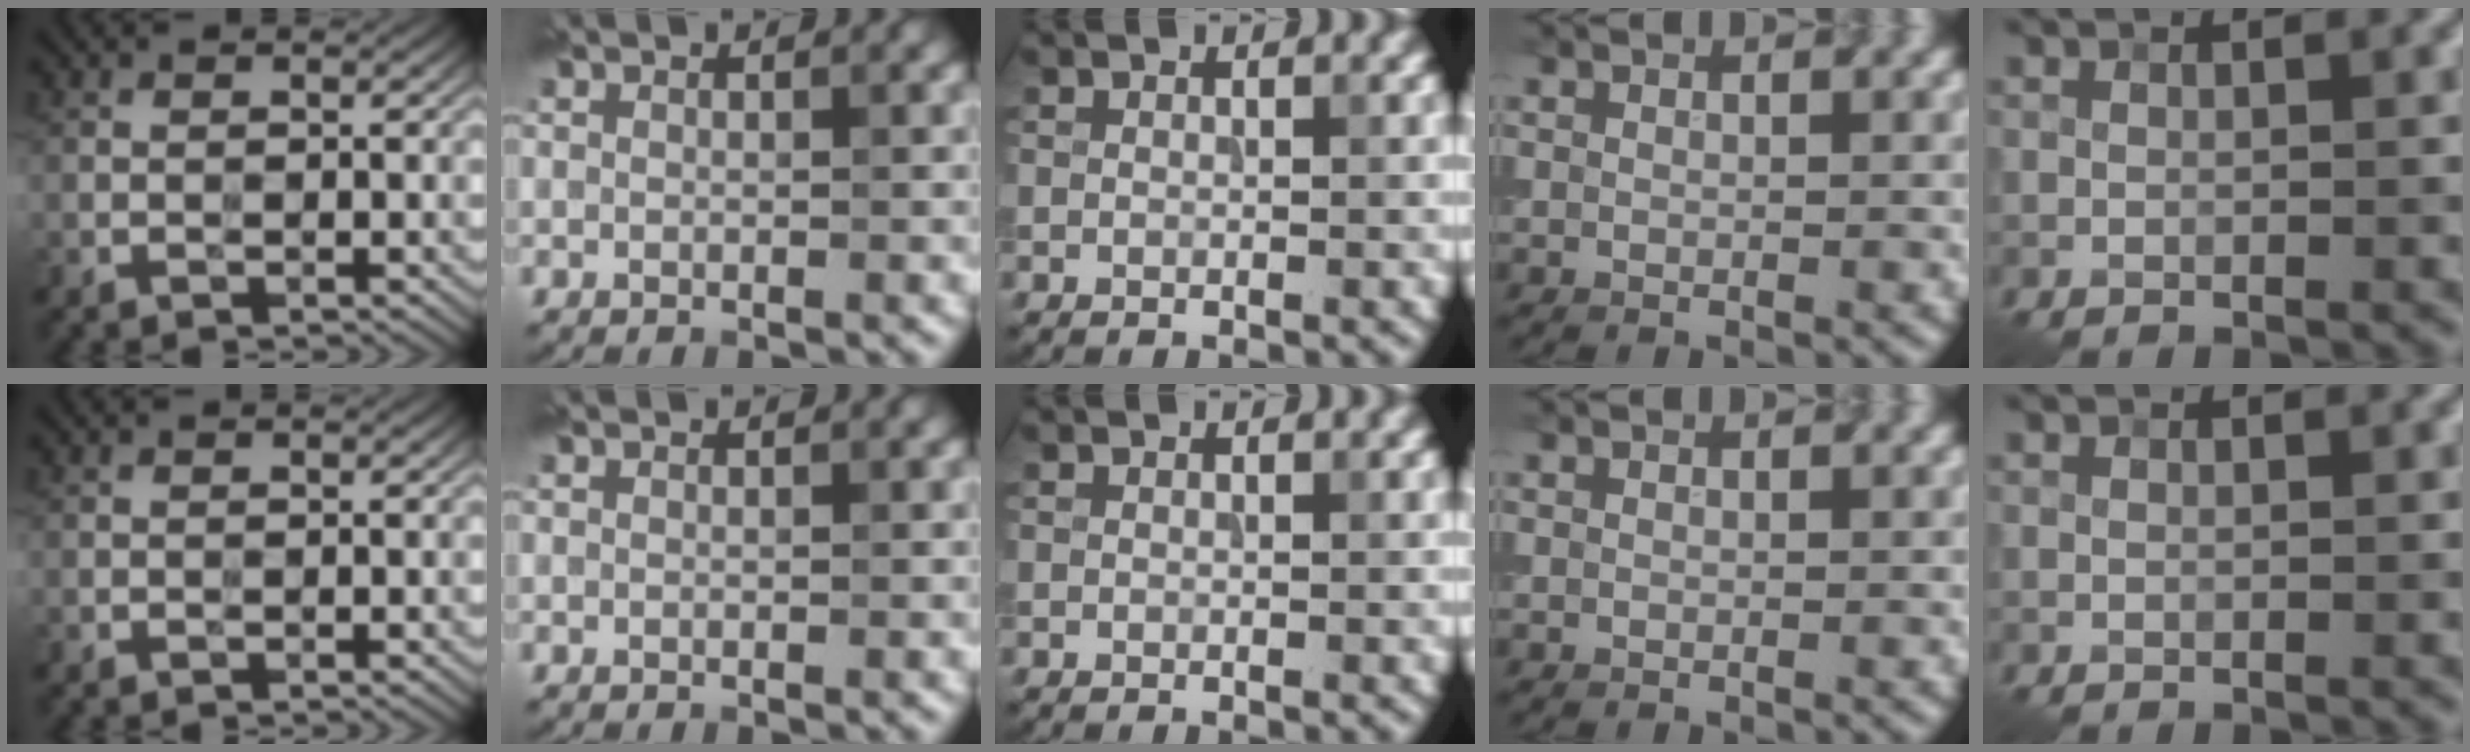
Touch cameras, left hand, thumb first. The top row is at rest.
{}